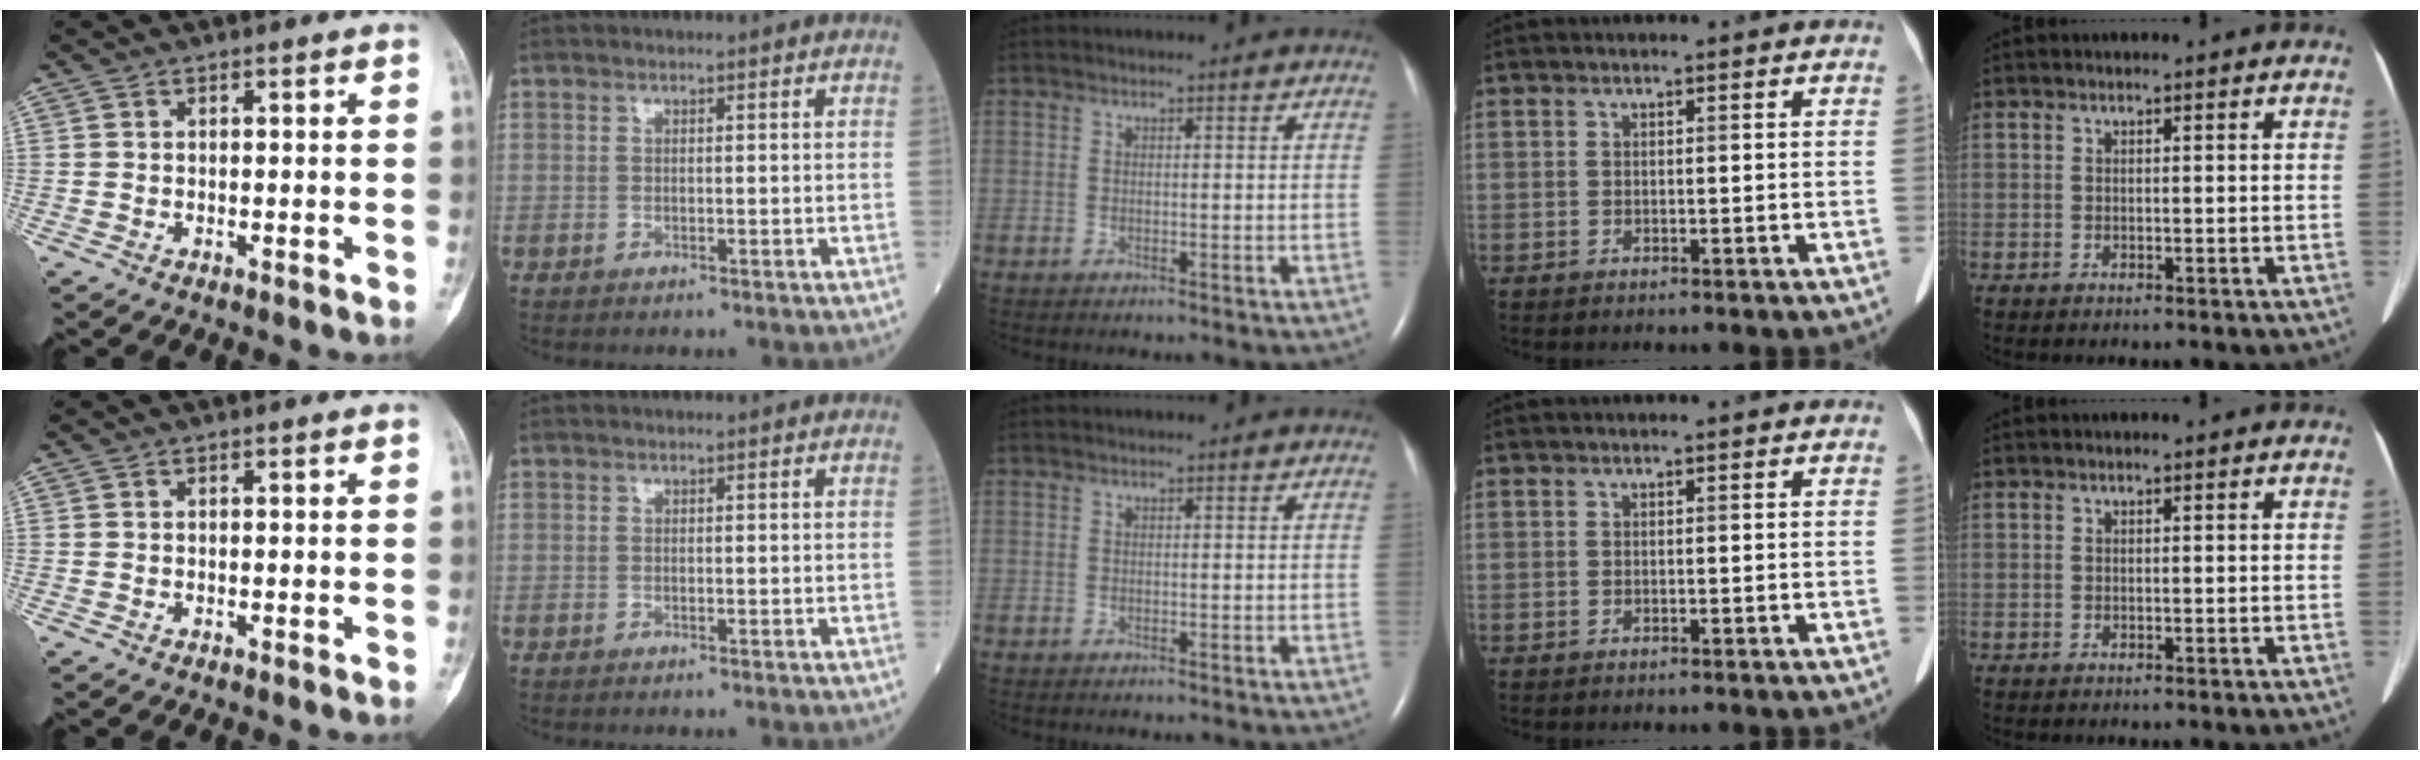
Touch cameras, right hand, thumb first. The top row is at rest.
{}